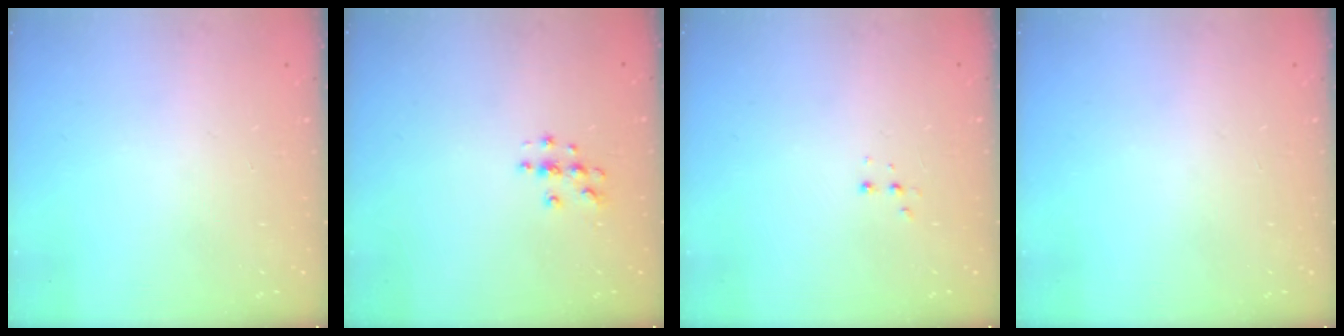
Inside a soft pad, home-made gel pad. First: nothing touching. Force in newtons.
{"total": 4.5, "press": 4.5, "slide": 0.5}
{"total": 3.3, "press": 3.2, "slide": 0.7}
{"total": 0.0}